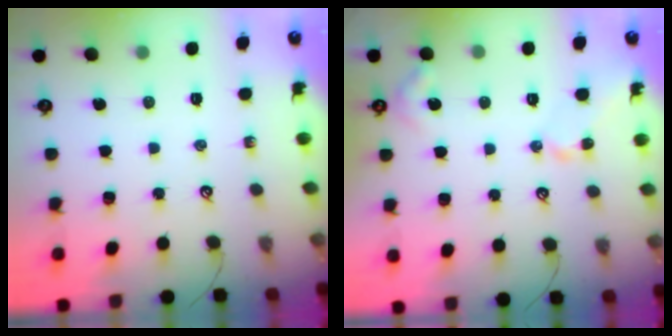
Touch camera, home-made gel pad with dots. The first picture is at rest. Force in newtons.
{"total": 5.2, "press": 5.2, "slide": 0.4}